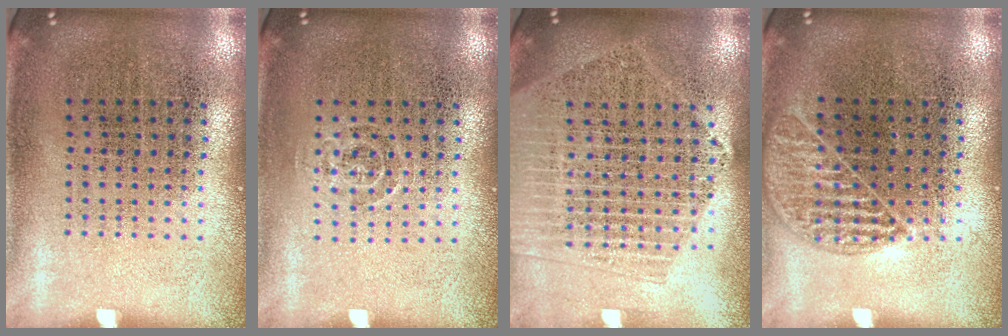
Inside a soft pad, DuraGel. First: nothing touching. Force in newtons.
{"total": 0.8, "press": 0.5, "slide": 0.6}
{"total": 2.1, "press": 1.9, "slide": 0.9}
{"total": 1.1, "press": 1.0, "slide": 0.4}